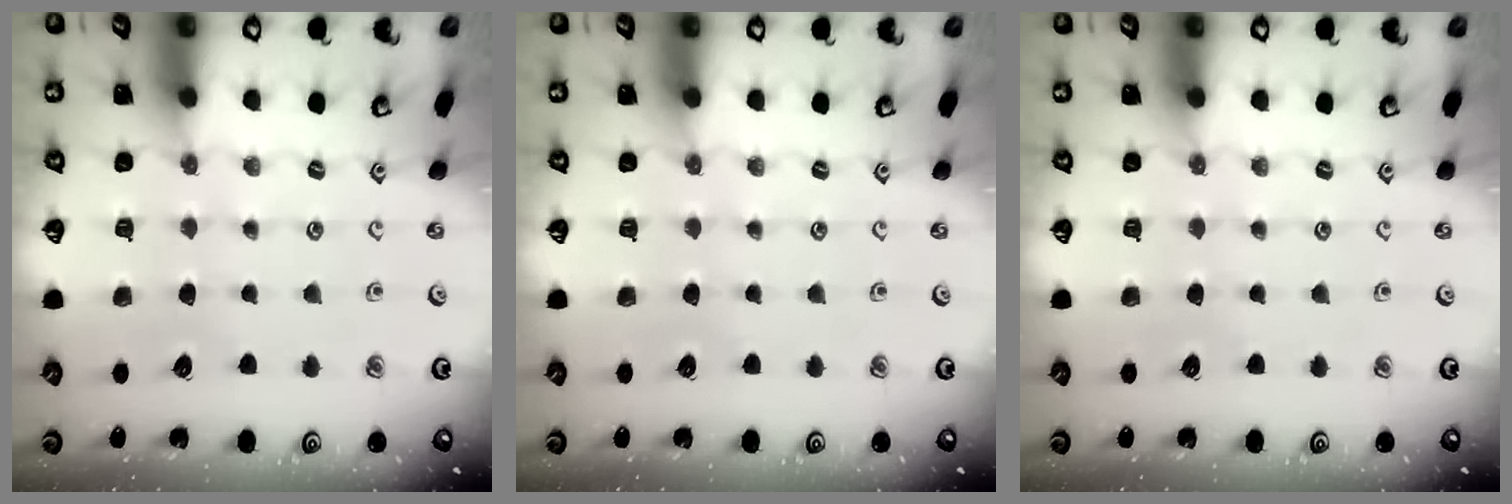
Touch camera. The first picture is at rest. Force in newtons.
{"total": 0.0}
{"total": 0.0}